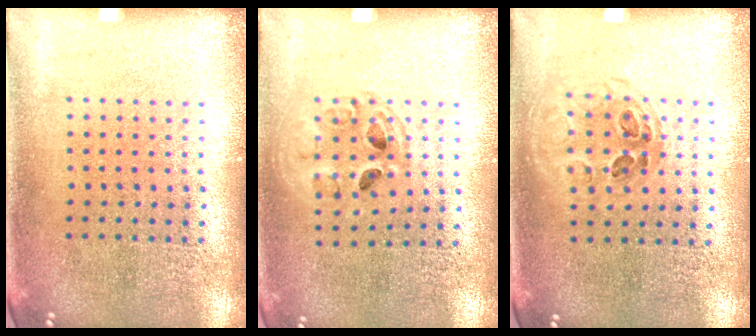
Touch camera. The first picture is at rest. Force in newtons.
{"total": 1.3, "press": 1.2, "slide": 0.2}
{"total": 1.0, "press": 0.8, "slide": 0.6}